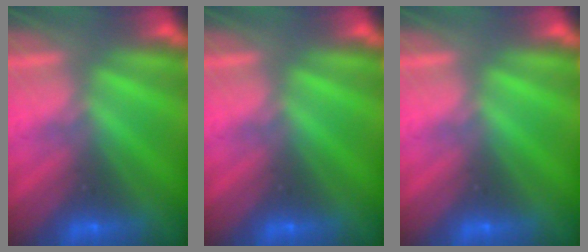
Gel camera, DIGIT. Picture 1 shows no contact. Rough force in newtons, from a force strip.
{"total": 0.0}
{"total": 0.0}